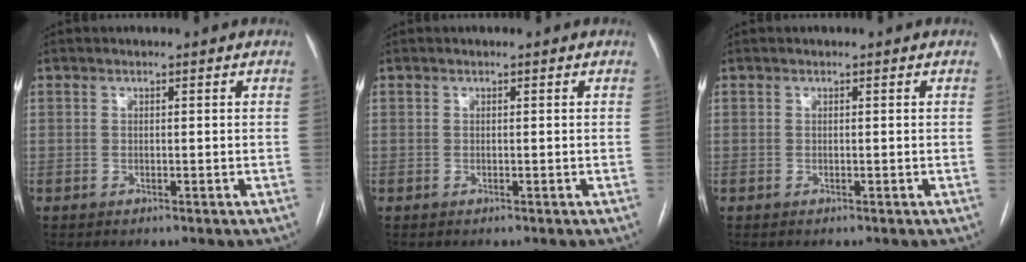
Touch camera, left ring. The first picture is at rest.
{"total": 0.0}
{"total": 0.0}